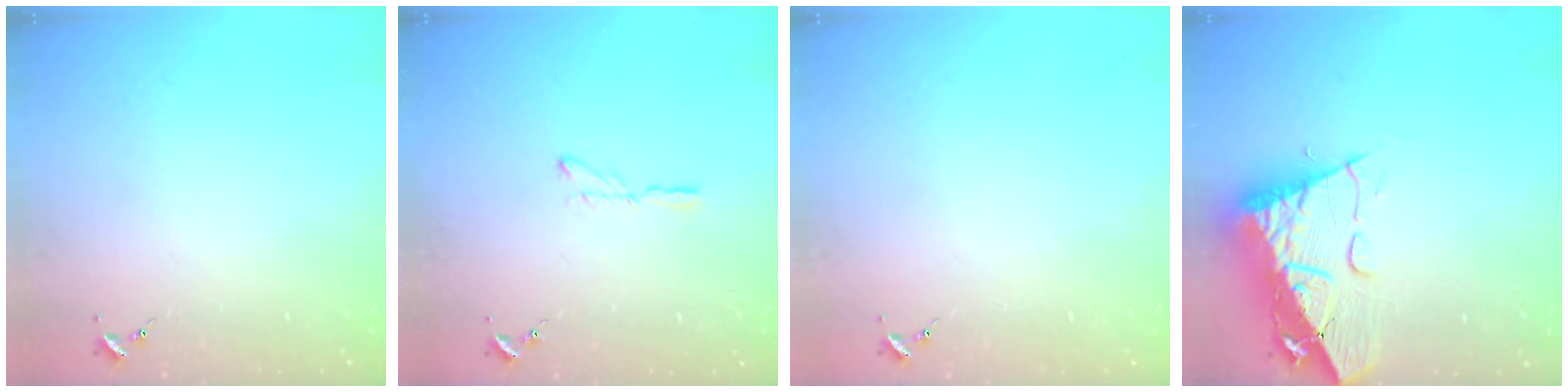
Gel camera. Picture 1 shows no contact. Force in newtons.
{"total": 2.9, "press": 2.9, "slide": 0.3}
{"total": 0.0}
{"total": 15.3, "press": 15.2, "slide": 1.8}